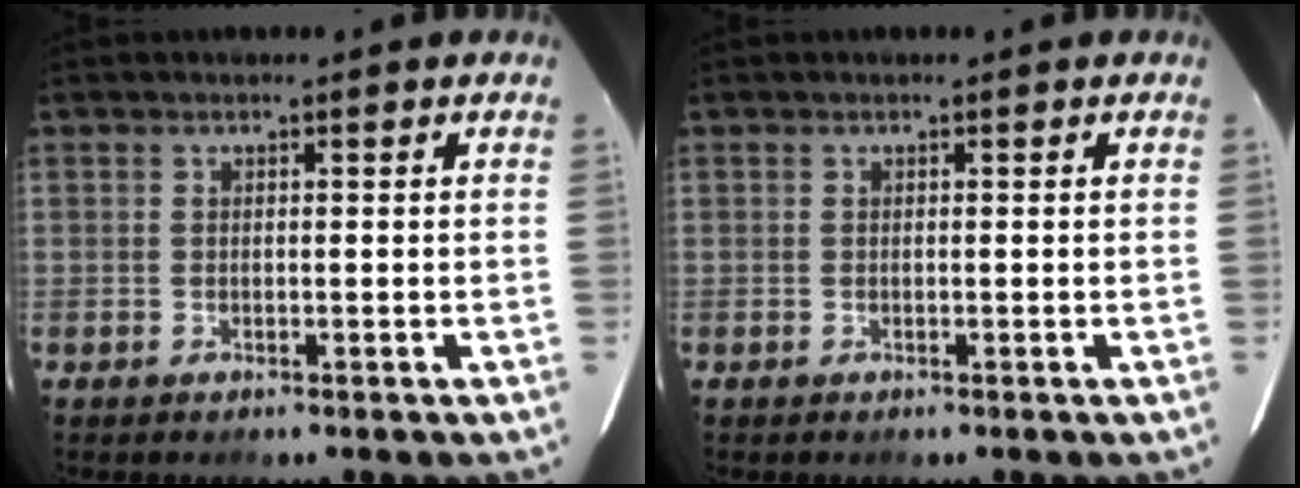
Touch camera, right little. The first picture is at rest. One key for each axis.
{"total": 0.0}